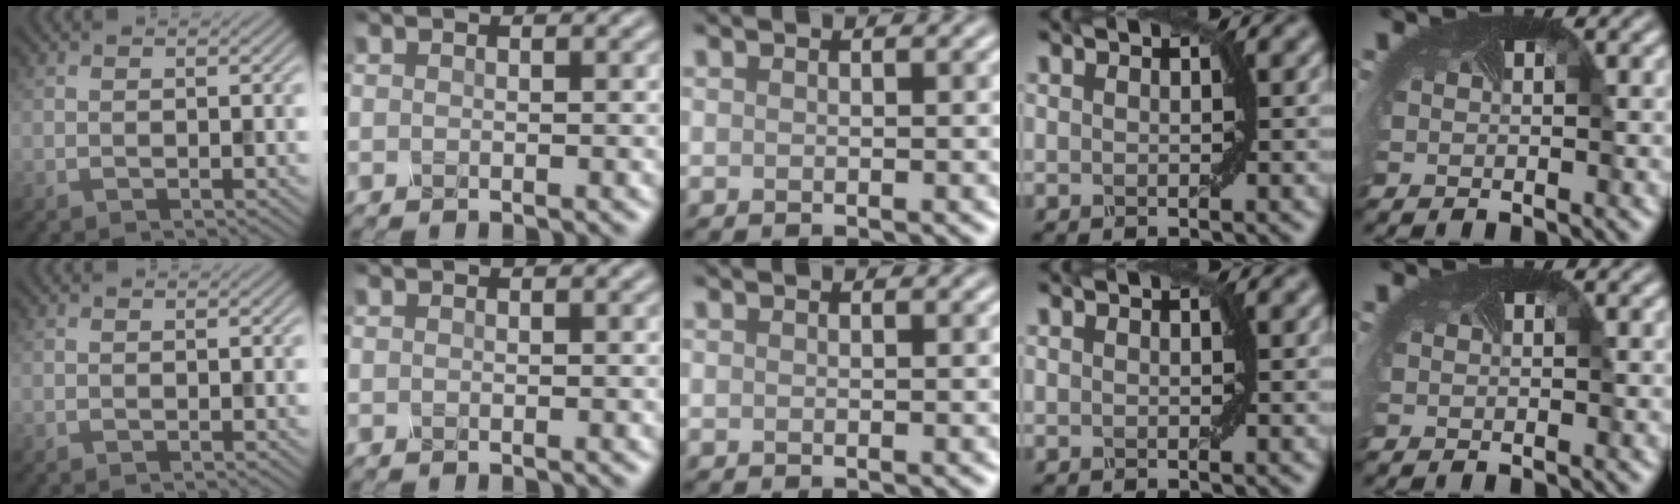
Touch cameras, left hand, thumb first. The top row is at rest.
{}